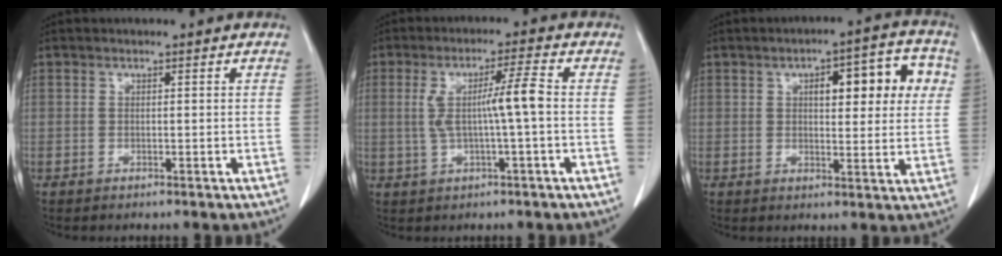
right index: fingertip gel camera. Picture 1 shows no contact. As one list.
[{"total": 7.1, "force": [0.0, 0.2, 7.1], "torque": [-0.137, 0.014, 0.004]}, {"total": 11.9, "force": [3.4, 4.2, 10.6], "torque": [-0.136, 0.031, 0.047]}]